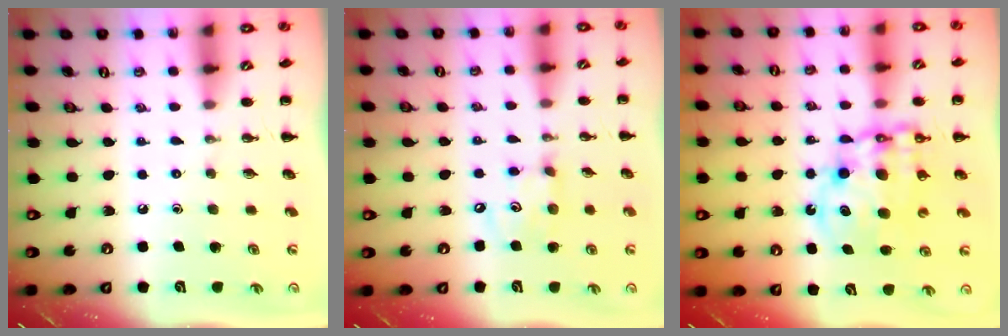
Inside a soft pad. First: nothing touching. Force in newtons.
{"total": 6.1, "press": 6.0, "slide": 1.1}
{"total": 13.1, "press": 12.8, "slide": 2.9}